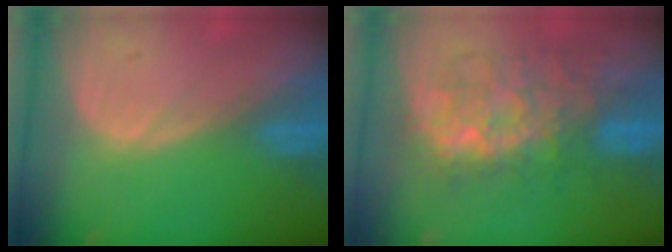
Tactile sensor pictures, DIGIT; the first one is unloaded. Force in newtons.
{"total": 9.3, "press": 9.2, "slide": 1.6}